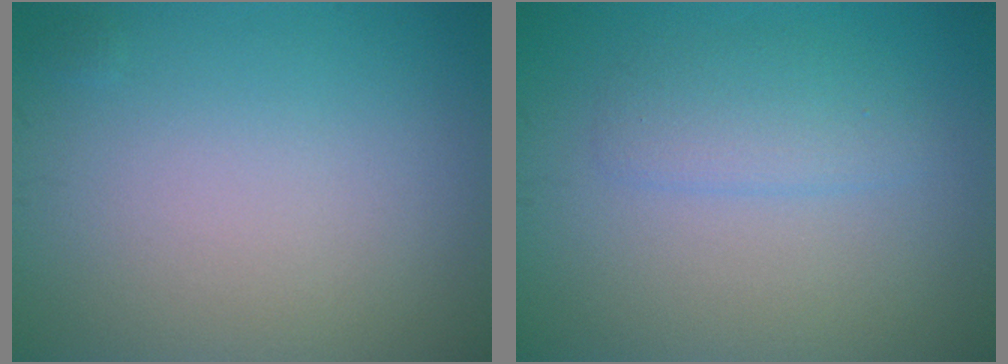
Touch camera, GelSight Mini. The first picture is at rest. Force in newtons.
{"total": 2.2, "press": 2.2, "slide": 0.1}